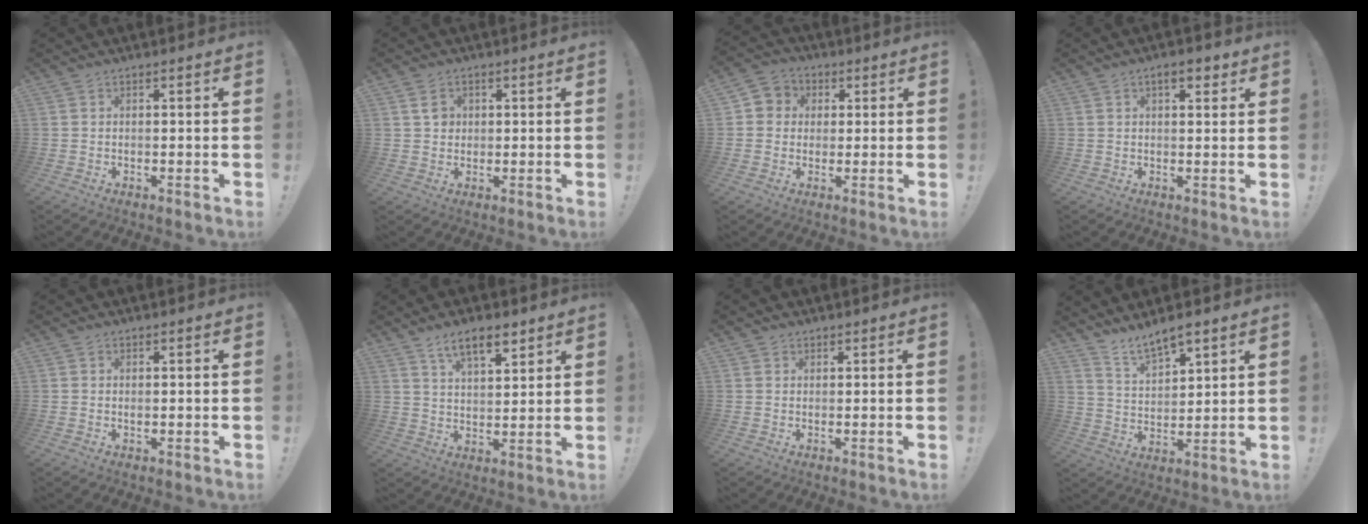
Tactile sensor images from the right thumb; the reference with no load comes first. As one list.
[{"total": 3.2, "force": [1.0, 2.9, 0.9], "torque": [0.009, -0.006, 0.012]}, {"total": 5.7, "force": [-0.1, 5.6, 1.3], "torque": [-0.007, 0.008, 0.000]}, {"total": 4.5, "force": [2.5, 1.8, 3.3], "torque": [-0.037, -0.007, 0.037]}, {"total": 0.5, "force": [0.1, 0.5, 0.2], "torque": [0.000, 0.000, 0.002]}, {"total": 9.0, "force": [6.2, 3.1, 5.6], "torque": [-0.081, -0.031, 0.109]}, {"total": 0.9, "force": [0.8, 0.4, 0.1], "torque": [0.002, -0.003, 0.015]}, {"total": 8.0, "force": [6.9, 2.6, 3.1], "torque": [-0.057, -0.048, 0.130]}]